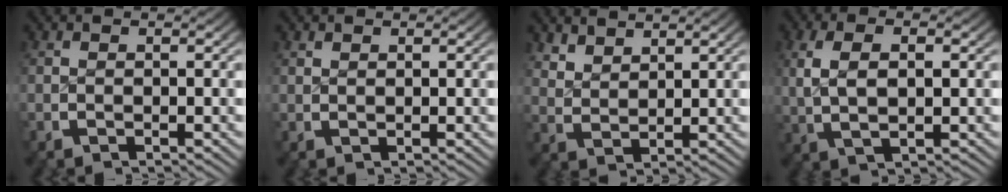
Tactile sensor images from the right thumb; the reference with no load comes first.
{"total": 0.7, "force": [0.7, -0.1, 0.0], "torque": [0.002, 0.000, 0.017]}
{"total": 2.7, "force": [2.5, 0.9, 0.8], "torque": [-0.012, -0.003, 0.057]}
{"total": 4.6, "force": [0.9, 2.5, 3.7], "torque": [-0.078, 0.000, 0.026]}